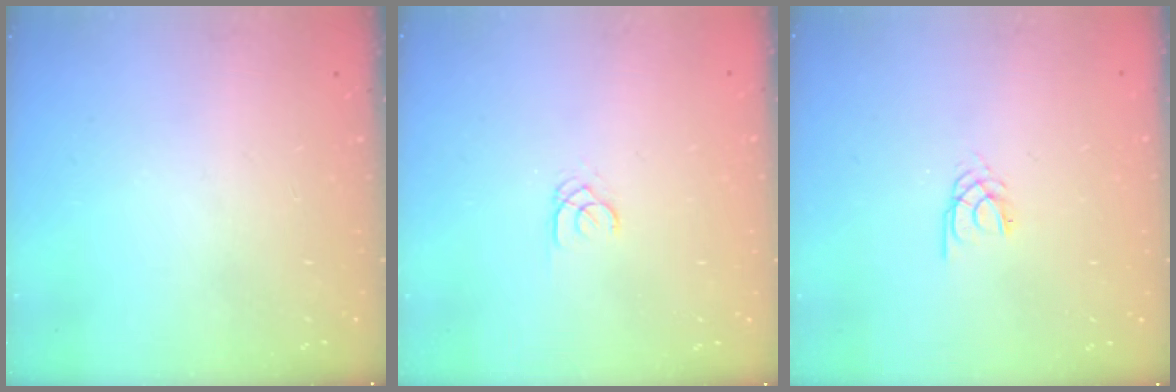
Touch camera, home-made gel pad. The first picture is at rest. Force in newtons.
{"total": 1.8, "press": 1.7, "slide": 0.2}
{"total": 1.7, "press": 1.7, "slide": 0.3}